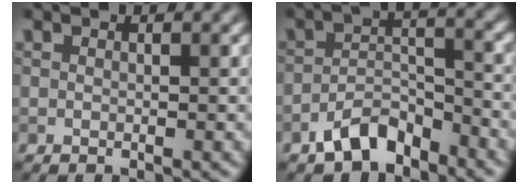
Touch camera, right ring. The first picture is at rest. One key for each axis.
{"total": 4.9, "fx": -3.7, "fy": 1.9, "fz": 2.6, "tx": -0.040, "ty": 0.008, "tz": -0.073}